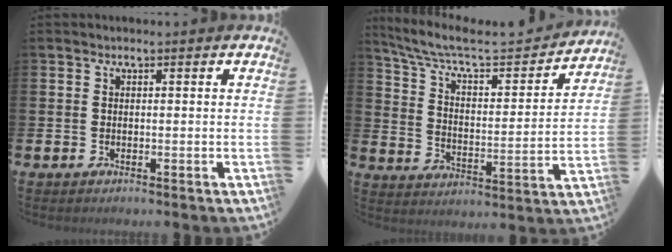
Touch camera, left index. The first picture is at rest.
{"total": 7.6, "force": [6.4, 1.9, 3.6], "torque": [-0.103, -0.043, 0.103]}